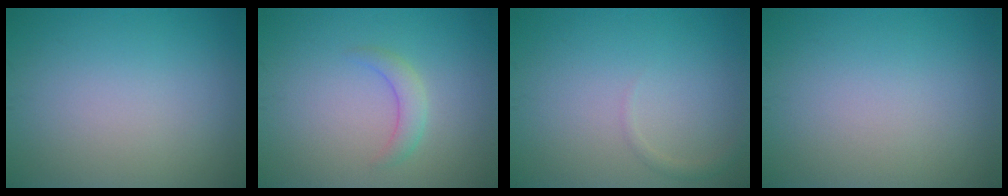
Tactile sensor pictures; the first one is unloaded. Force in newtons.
{"total": 1.9, "press": 1.9, "slide": 0.1}
{"total": 0.8, "press": 0.8, "slide": 0.1}
{"total": 0.0}